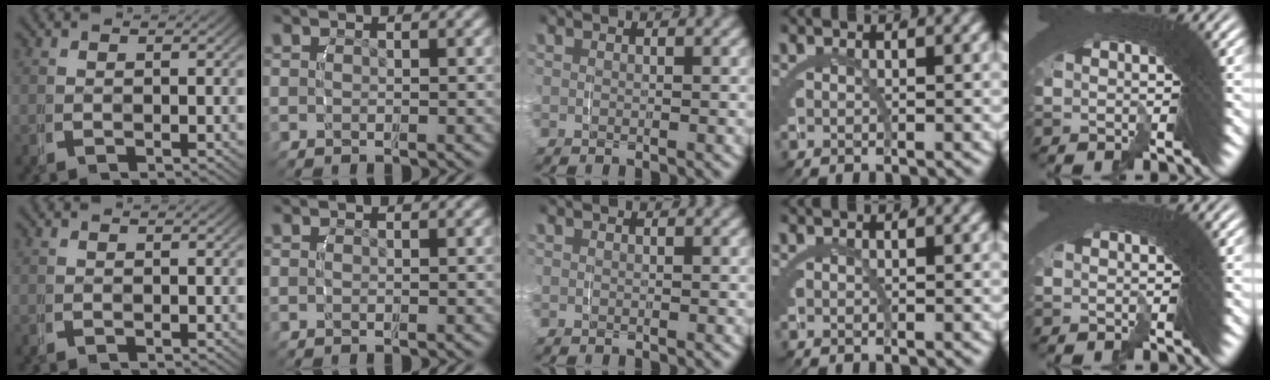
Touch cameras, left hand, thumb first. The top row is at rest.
{}